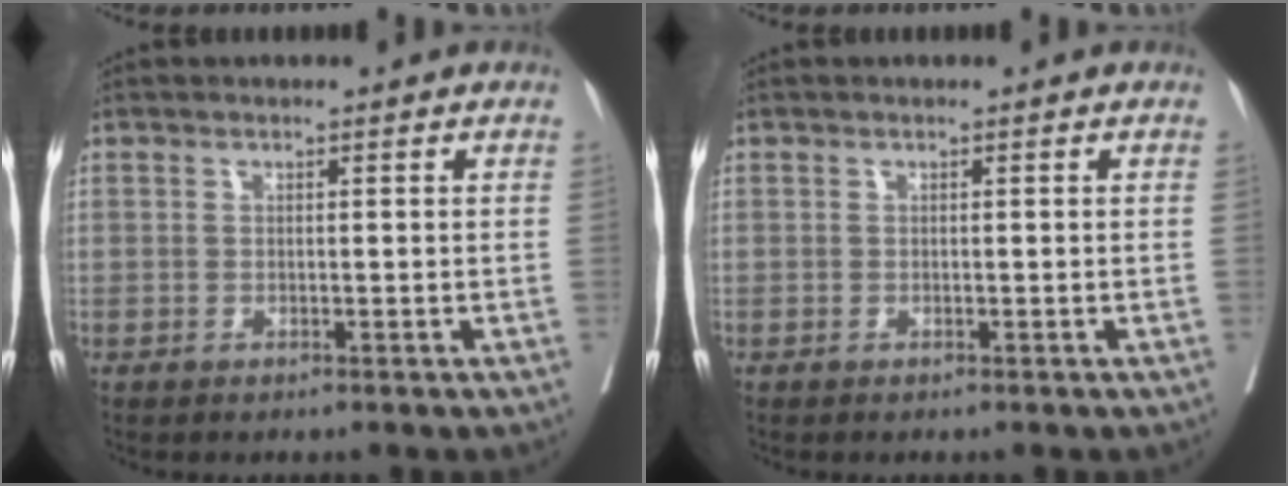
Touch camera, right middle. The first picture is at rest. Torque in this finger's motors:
{"motor_torque": [-0.10, 0.07, 0.04, 0.01]}